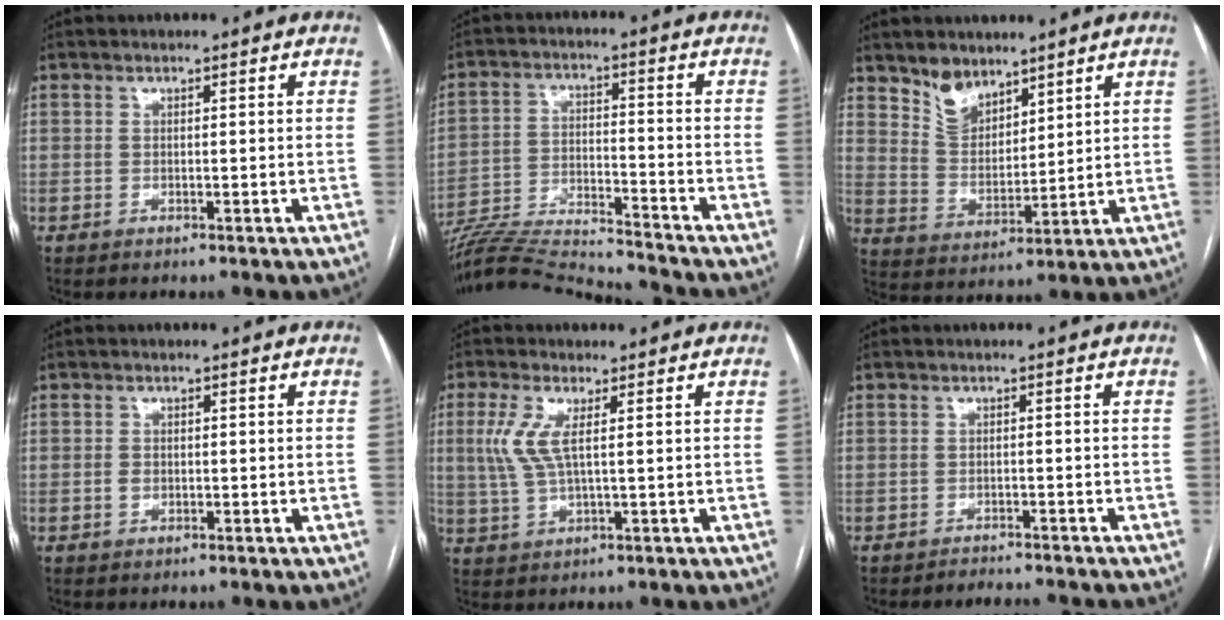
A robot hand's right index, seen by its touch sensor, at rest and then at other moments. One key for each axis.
{"total": 14.7, "fx": -14.3, "fy": -1.0, "fz": 3.3, "tx": -0.060, "ty": 0.002, "tz": -0.245}
{"total": 6.9, "fx": 5.4, "fy": 3.6, "fz": 2.4, "tx": -0.050, "ty": 0.001, "tz": 0.113}
{"total": 1.1, "fx": -0.2, "fy": 0.8, "fz": 0.7, "tx": -0.012, "ty": 0.002, "tz": -0.001}
{"total": 5.5, "fx": 1.3, "fy": 1.2, "fz": 5.2, "tx": -0.137, "ty": 0.002, "tz": 0.029}
{"total": 4.2, "fx": -4.1, "fy": 0.1, "fz": 0.7, "tx": -0.005, "ty": -0.010, "tz": -0.058}